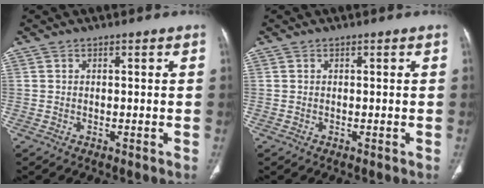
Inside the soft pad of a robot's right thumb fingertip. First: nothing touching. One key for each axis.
{"total": 0.0}